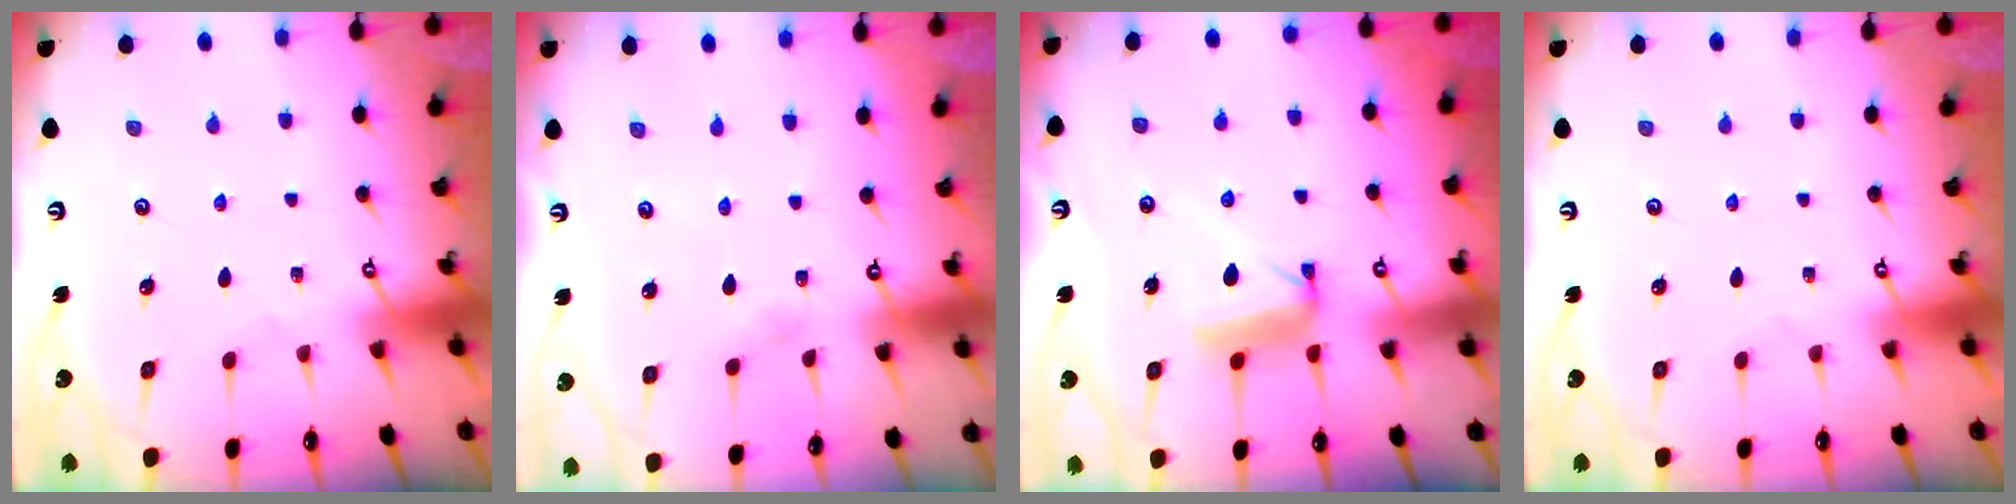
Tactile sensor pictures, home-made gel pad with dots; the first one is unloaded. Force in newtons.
{"total": 2.7, "press": 2.7, "slide": 0.2}
{"total": 9.2, "press": 9.2, "slide": 0.9}
{"total": 0.0}